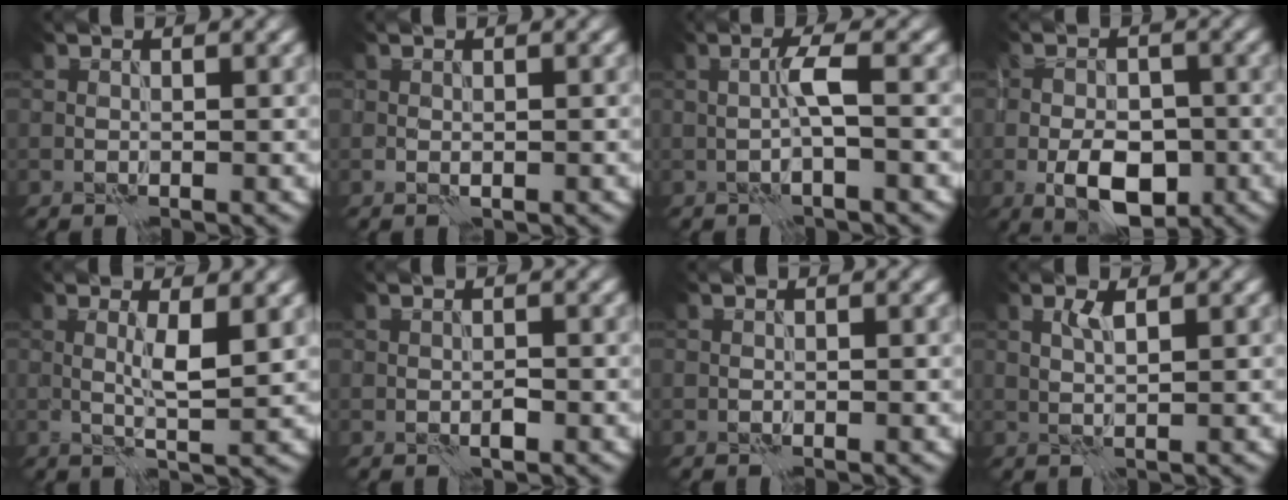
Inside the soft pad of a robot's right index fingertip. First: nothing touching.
{"total": 0.6, "force": [-0.2, 0.3, 0.5], "torque": [-0.010, -0.001, -0.004]}
{"total": 1.7, "force": [0.1, -0.7, 1.6], "torque": [-0.033, 0.007, 0.001]}
{"total": 5.7, "force": [-2.2, 3.0, 4.3], "torque": [-0.072, -0.004, -0.040]}
{"total": 2.8, "force": [0.7, -0.1, 2.7], "torque": [-0.053, -0.004, 0.014]}
{"total": 0.7, "force": [-0.4, 0.2, 0.6], "torque": [-0.012, 0.002, -0.006]}
{"total": 0.0}
{"total": 1.2, "force": [0.9, -0.4, 0.7], "torque": [-0.020, 0.001, 0.018]}